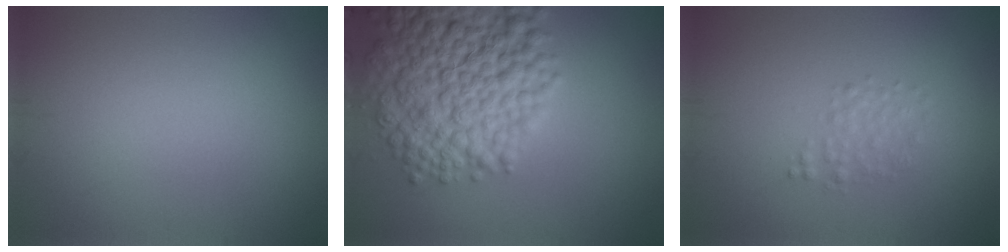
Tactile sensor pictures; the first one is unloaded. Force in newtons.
{"total": 11.1, "press": 11.0, "slide": 0.4}
{"total": 1.5, "press": 1.5, "slide": 0.0}